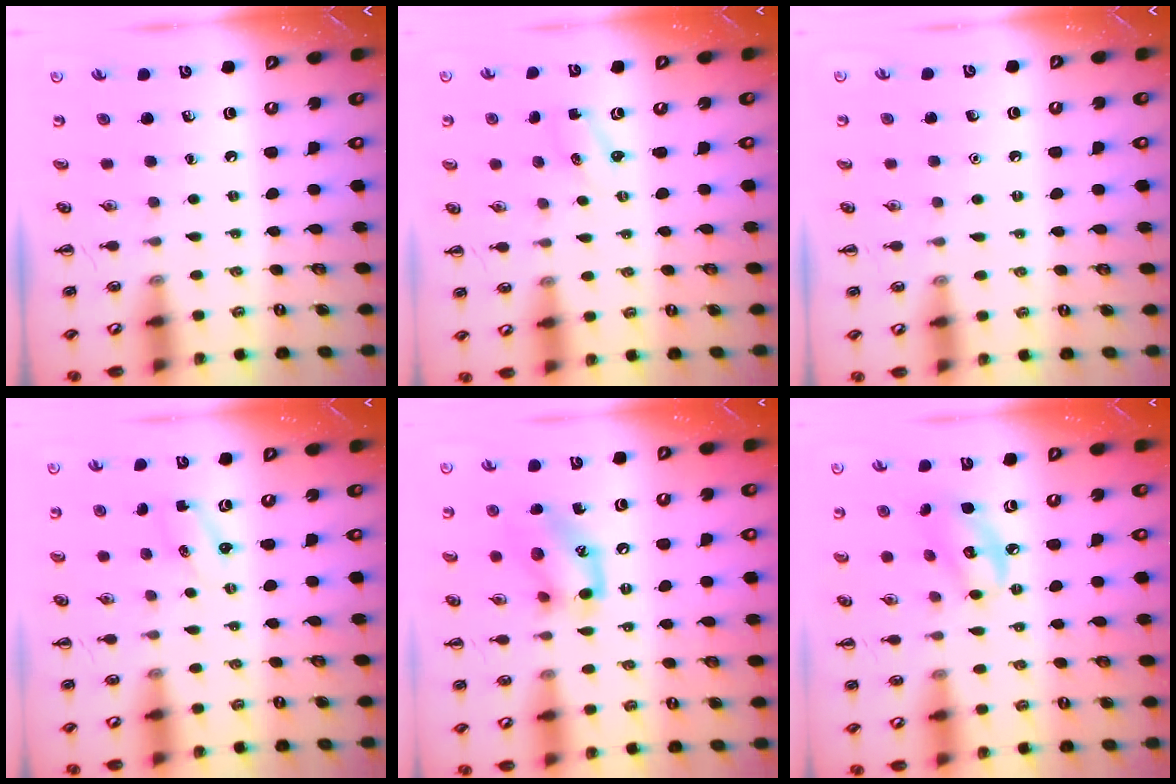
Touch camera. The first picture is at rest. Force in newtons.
{"total": 0.9, "press": 0.8, "slide": 0.3}
{"total": 1.5, "press": 1.5, "slide": 0.1}
{"total": 1.6, "press": 1.5, "slide": 0.4}
{"total": 12.9, "press": 12.8, "slide": 2.0}
{"total": 7.5, "press": 7.5, "slide": 0.3}